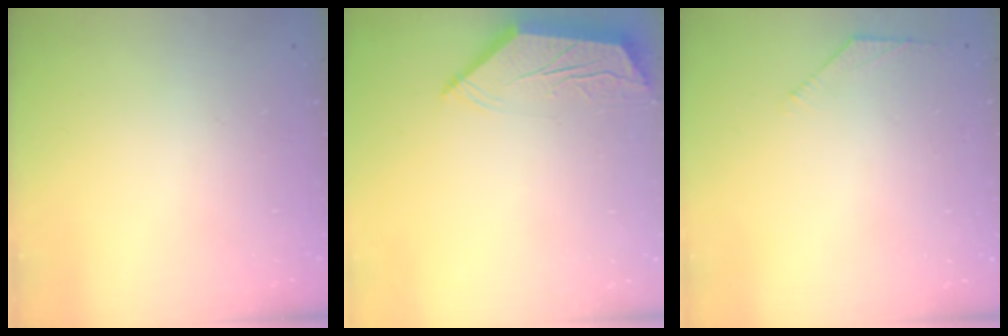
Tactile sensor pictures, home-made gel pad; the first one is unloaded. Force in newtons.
{"total": 5.1, "press": 5.0, "slide": 0.5}
{"total": 2.7, "press": 2.6, "slide": 0.6}